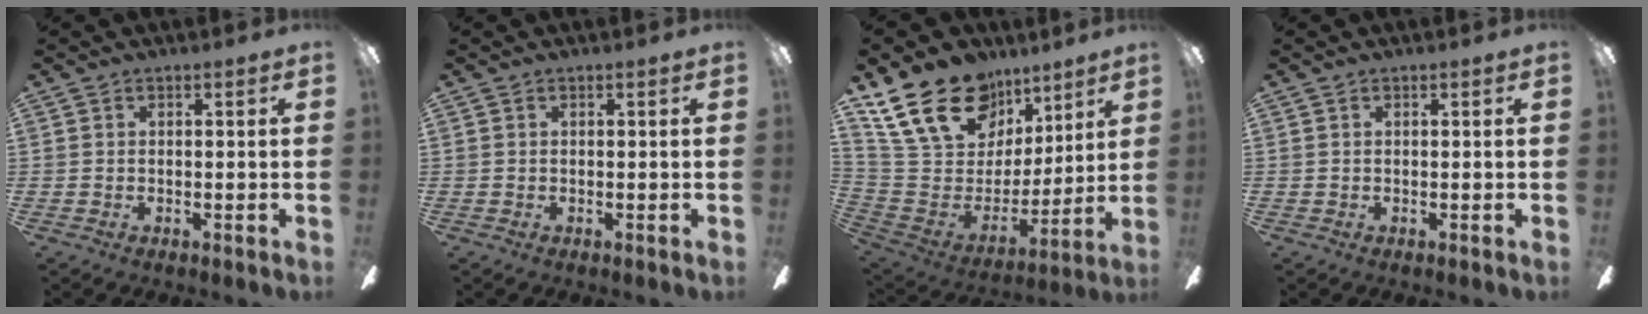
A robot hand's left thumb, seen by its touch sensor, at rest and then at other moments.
{"total": 0.0}
{"total": 23.5, "force": [15.3, 14.0, 11.1], "torque": [-0.204, -0.076, 0.292]}
{"total": 0.0}